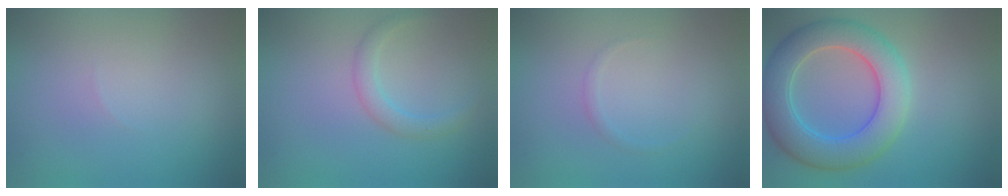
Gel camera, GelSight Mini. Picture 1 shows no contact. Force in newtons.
{"total": 1.7, "press": 1.7, "slide": 0.0}
{"total": 0.6, "press": 0.6, "slide": 0.0}
{"total": 7.5, "press": 7.5, "slide": 0.6}